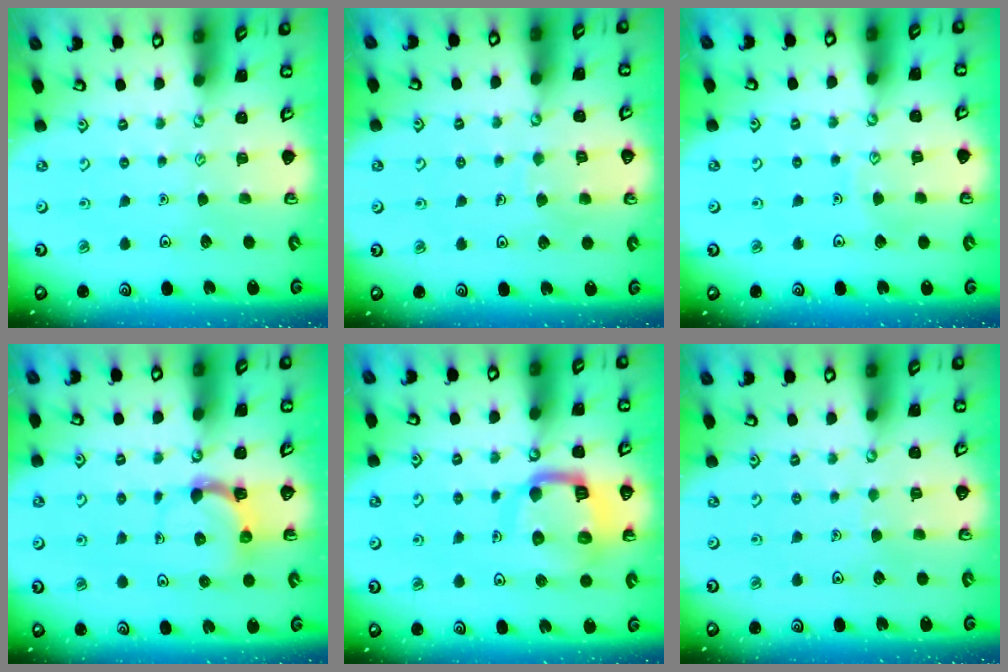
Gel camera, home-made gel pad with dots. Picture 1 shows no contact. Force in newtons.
{"total": 5.6, "press": 5.6, "slide": 0.4}
{"total": 4.3, "press": 4.3, "slide": 0.5}
{"total": 4.6, "press": 4.6, "slide": 0.8}
{"total": 12.6, "press": 12.6, "slide": 1.4}
{"total": 2.4, "press": 2.4, "slide": 0.2}